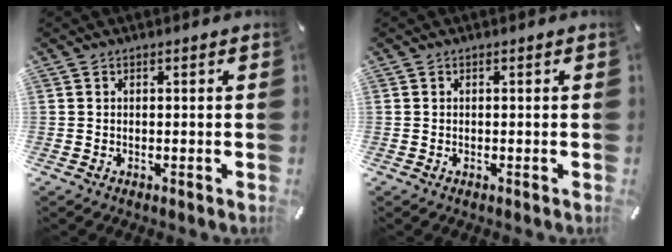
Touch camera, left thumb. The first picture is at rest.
{"total": 0.0}